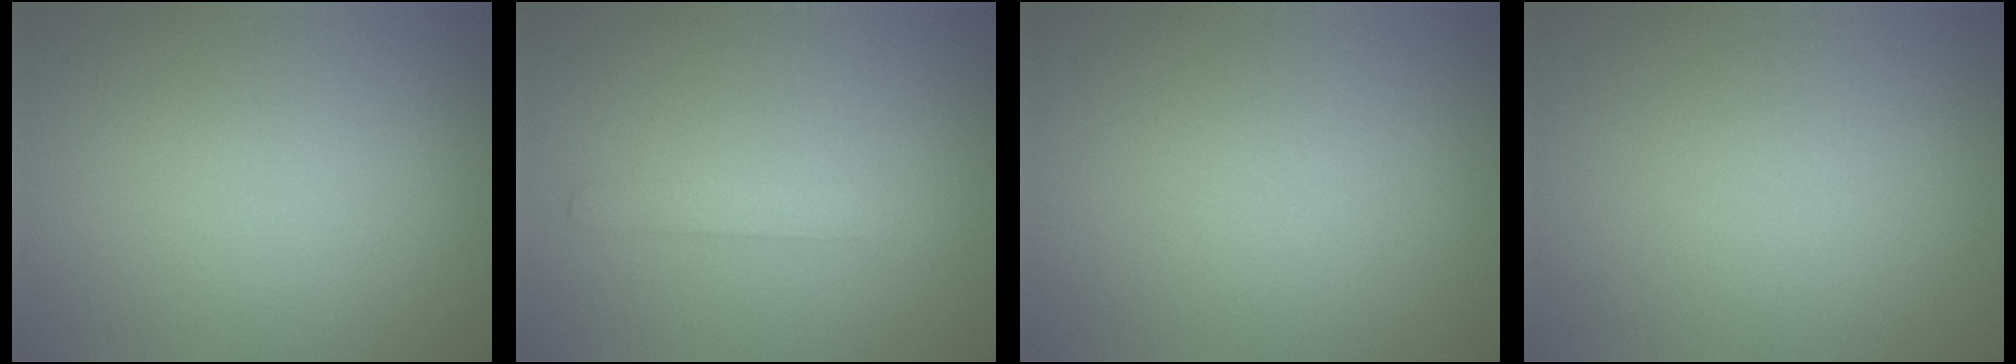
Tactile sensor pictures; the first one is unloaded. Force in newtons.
{"total": 1.4, "press": 1.4, "slide": 0.0}
{"total": 0.0}
{"total": 0.0}